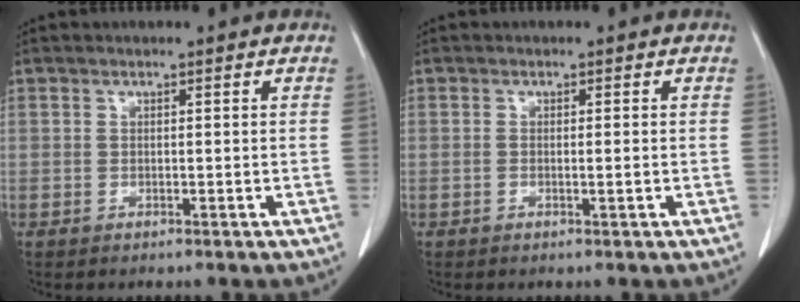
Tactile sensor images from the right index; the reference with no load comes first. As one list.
[{"total": 0.8, "force": [-0.1, -0.1, 0.8], "torque": [-0.016, 0.000, 0.000]}]